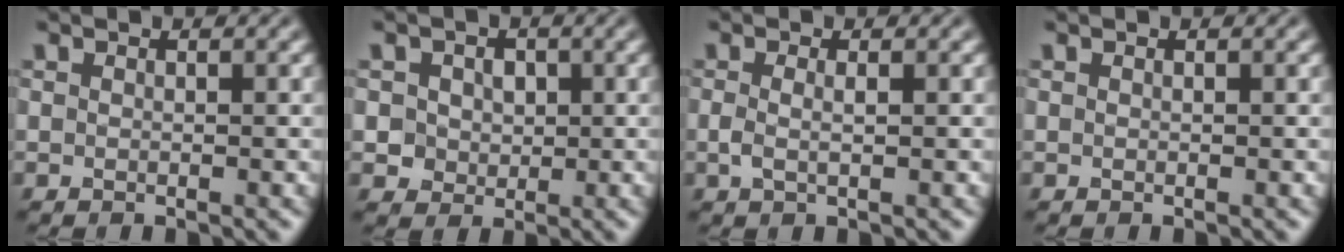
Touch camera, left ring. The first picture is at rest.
{"total": 3.1, "force": [0.6, 2.8, 1.4], "torque": [-0.018, 0.008, 0.008]}
{"total": 1.2, "force": [0.0, 0.3, 1.2], "torque": [-0.027, -0.001, -0.002]}
{"total": 0.0}